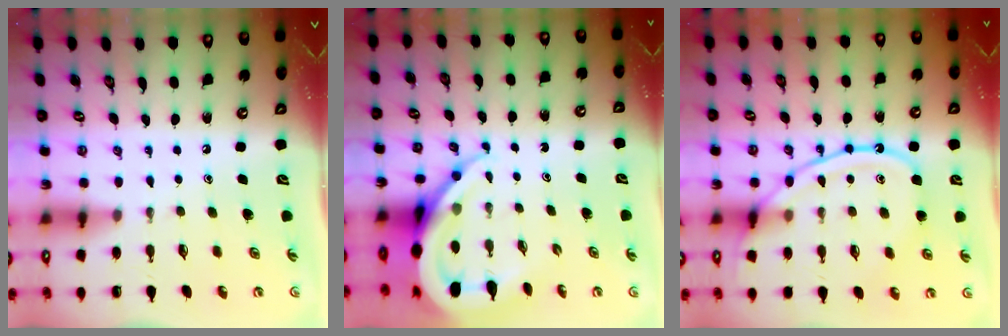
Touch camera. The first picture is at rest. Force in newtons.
{"total": 11.5, "press": 11.4, "slide": 1.2}
{"total": 14.2, "press": 14.2, "slide": 1.2}